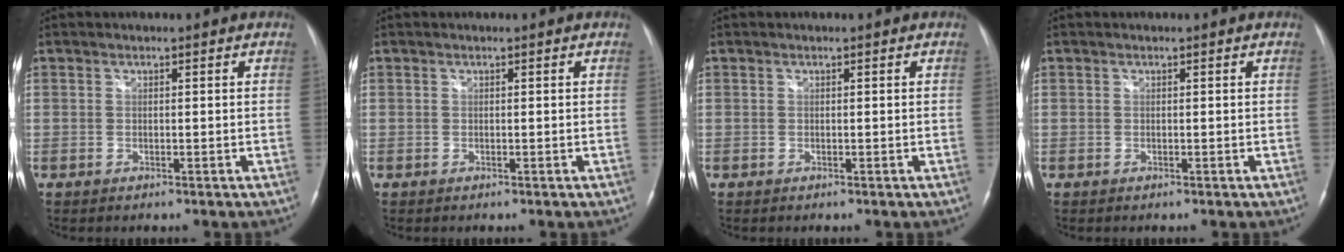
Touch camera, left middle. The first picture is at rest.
{"total": 0.0}
{"total": 0.0}
{"total": 0.0}